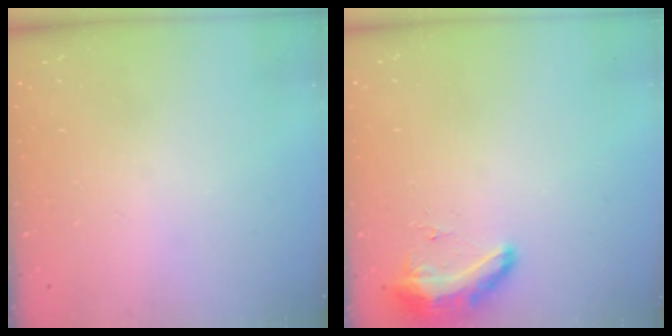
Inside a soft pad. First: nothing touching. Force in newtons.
{"total": 9.1, "press": 8.9, "slide": 1.9}